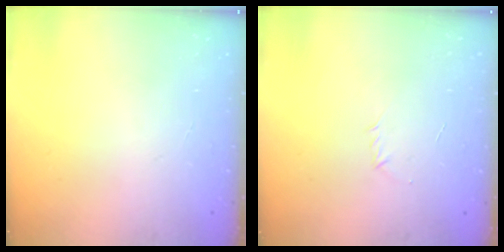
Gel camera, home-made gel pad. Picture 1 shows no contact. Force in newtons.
{"total": 2.9, "press": 2.8, "slide": 0.8}